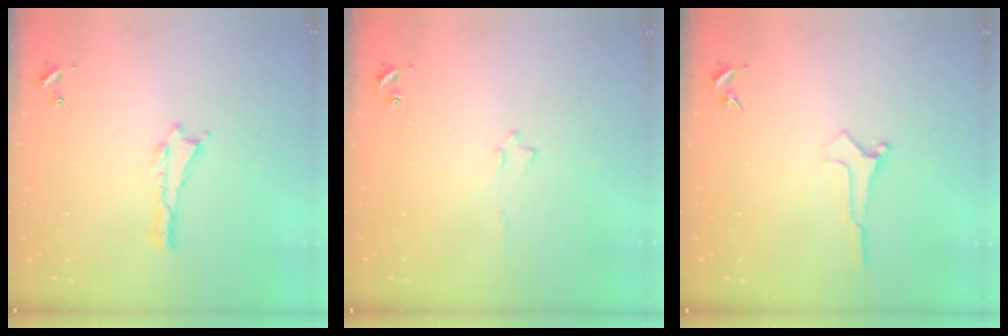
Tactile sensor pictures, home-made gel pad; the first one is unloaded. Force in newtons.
{"total": 0.5, "press": 0.5, "slide": 0.2}
{"total": 0.0}